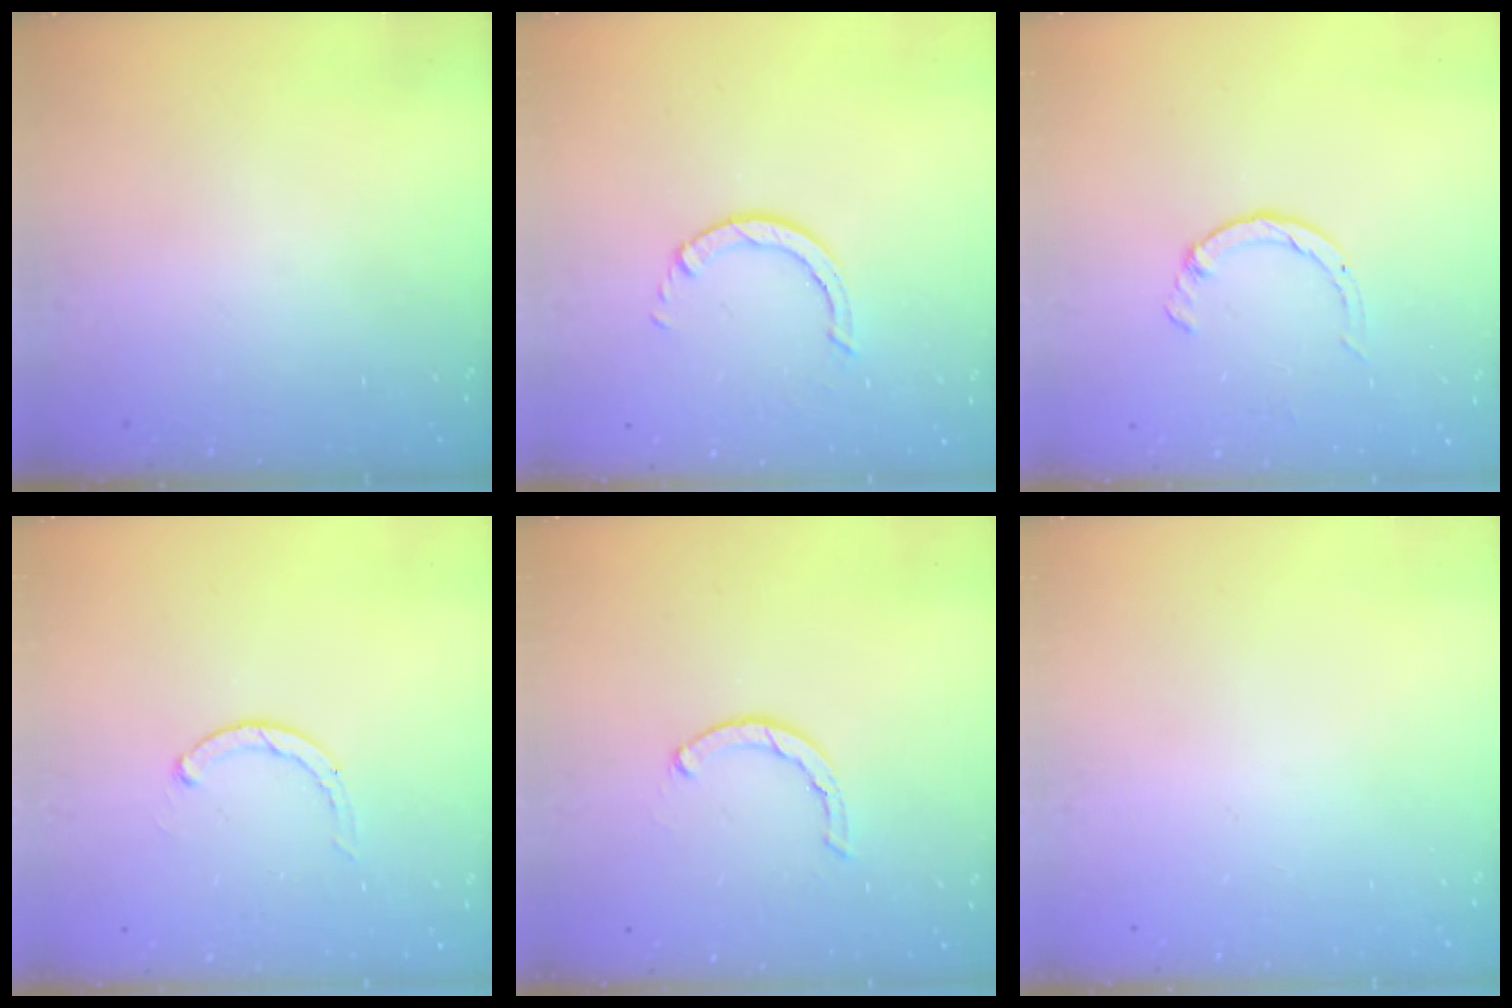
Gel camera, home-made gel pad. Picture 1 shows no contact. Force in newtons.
{"total": 3.4, "press": 3.4, "slide": 0.5}
{"total": 2.6, "press": 2.6, "slide": 0.4}
{"total": 2.3, "press": 2.3, "slide": 0.3}
{"total": 2.1, "press": 2.1, "slide": 0.2}
{"total": 0.0}